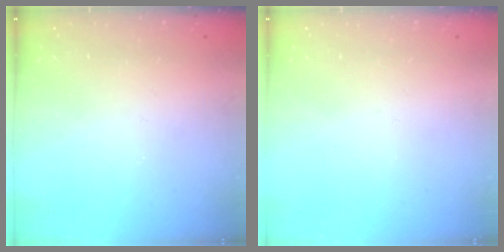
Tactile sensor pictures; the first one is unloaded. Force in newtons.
{"total": 0.0}